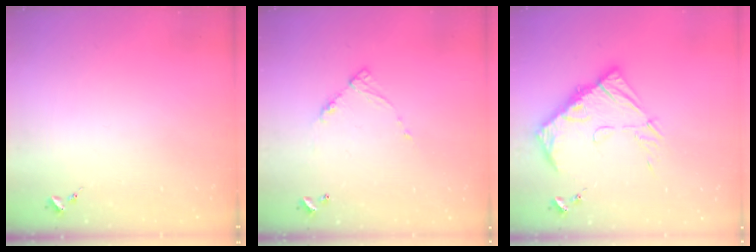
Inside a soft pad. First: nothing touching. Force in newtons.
{"total": 8.8, "press": 8.8, "slide": 0.5}
{"total": 15.2, "press": 15.2, "slide": 1.5}